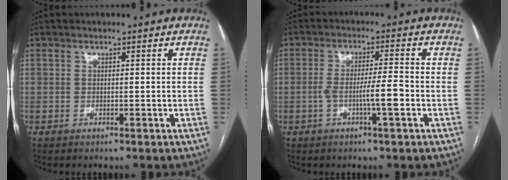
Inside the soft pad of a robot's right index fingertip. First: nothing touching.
{"total": 5.5, "force": [-1.8, -0.2, 5.2], "torque": [-0.095, 0.002, -0.031]}